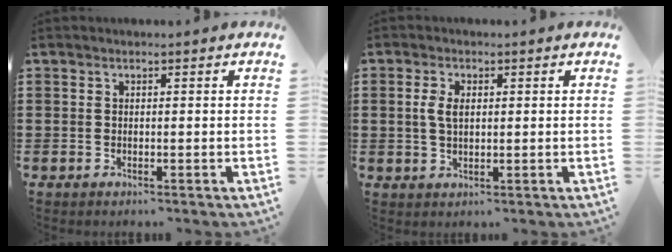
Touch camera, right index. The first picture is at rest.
{"total": 3.2, "force": [0.4, 1.8, 2.6], "torque": [-0.055, 0.009, 0.006]}